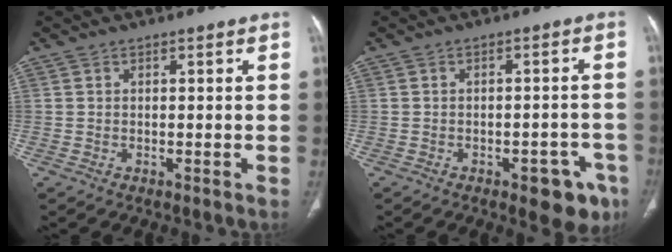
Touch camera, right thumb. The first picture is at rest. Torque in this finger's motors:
{"motor_torque": [1.29, 1.44, 0.33, -0.45, 0.19]}